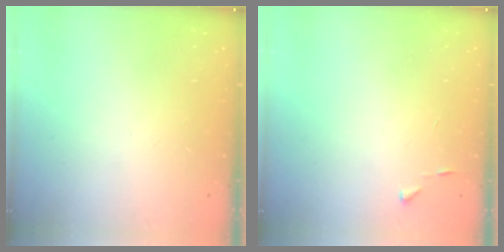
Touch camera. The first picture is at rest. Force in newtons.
{"total": 2.7, "press": 2.7, "slide": 0.3}